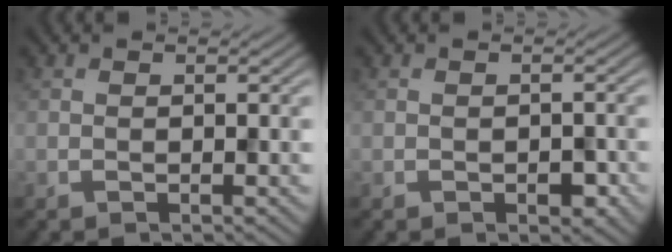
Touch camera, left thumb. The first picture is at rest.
{"total": 1.6, "force": [-0.7, 1.0, 1.1], "torque": [-0.017, -0.006, -0.008]}